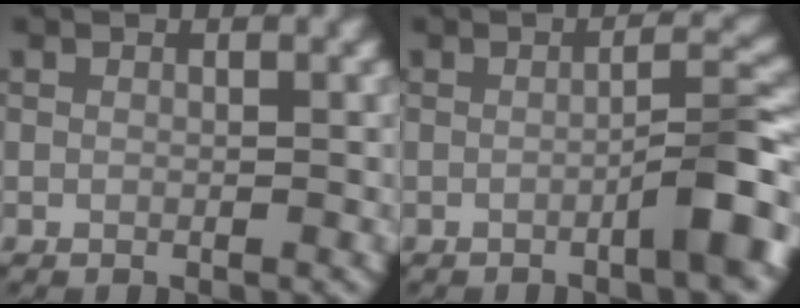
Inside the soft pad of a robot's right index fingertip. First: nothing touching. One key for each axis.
{"total": 4.3, "fx": -1.9, "fy": 0.5, "fz": 3.9, "tx": -0.051, "ty": 0.020, "tz": -0.036}